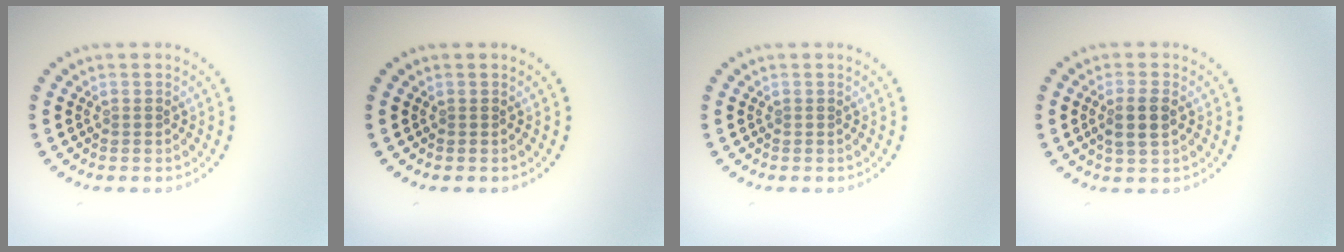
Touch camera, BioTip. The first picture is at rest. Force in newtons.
{"total": 0.0}
{"total": 0.0}
{"total": 2.6, "press": 2.4, "slide": 0.8}